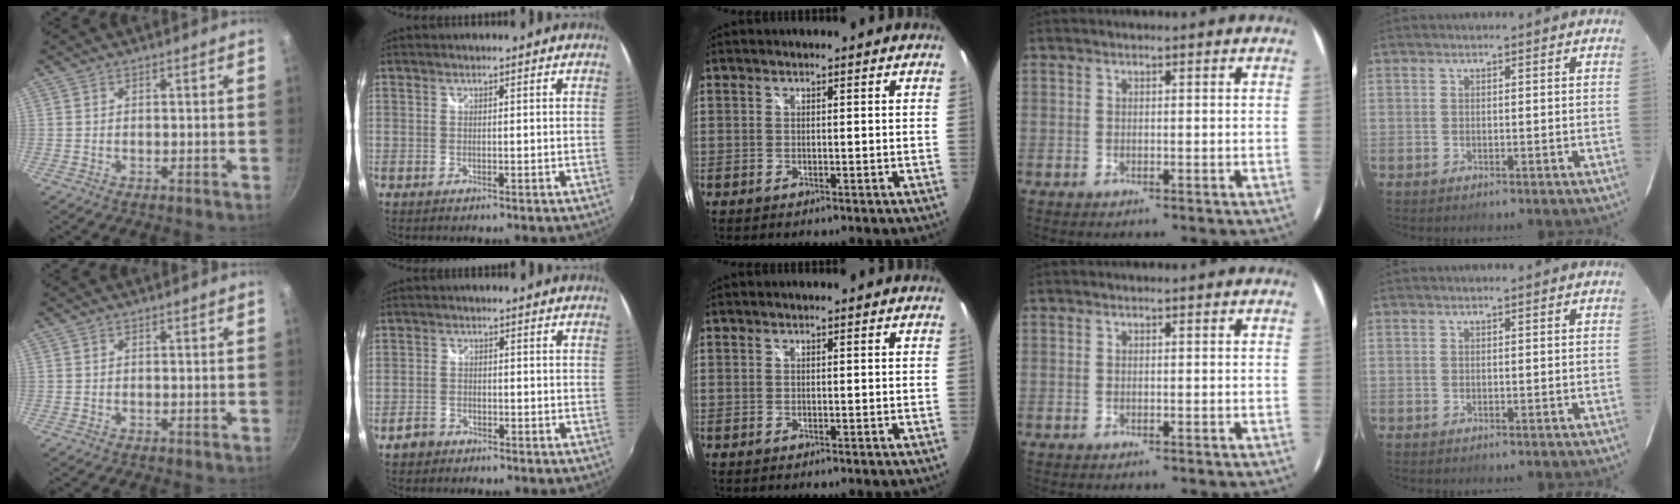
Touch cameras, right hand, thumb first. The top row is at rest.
{"index": {"total": 3.0, "force": [-2.1, 2.0, 0.6], "torque": [-0.022, 0.004, -0.038]}}